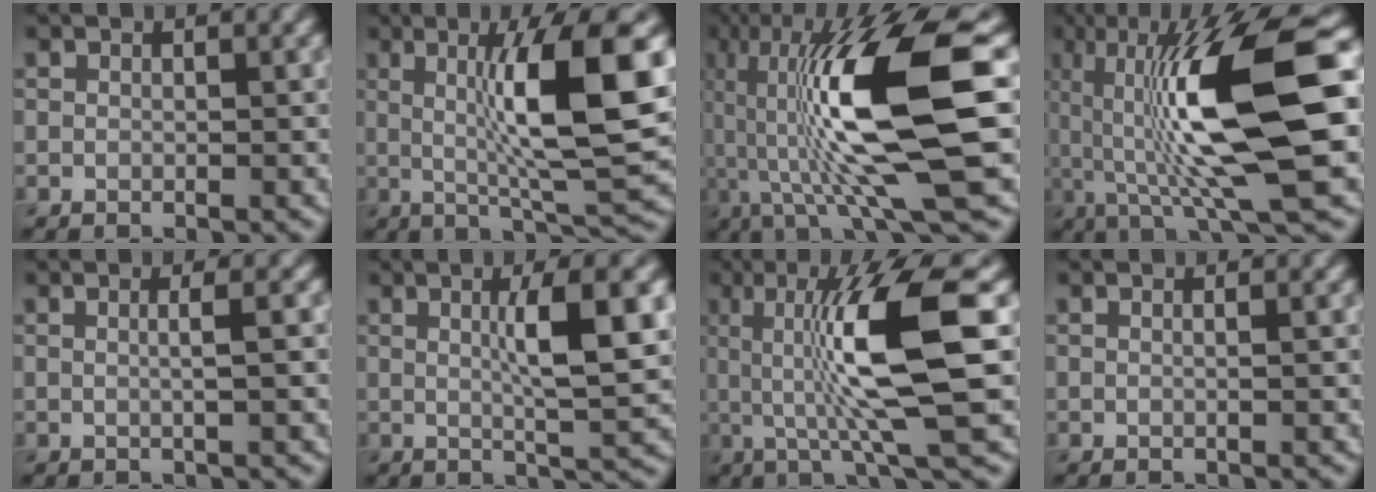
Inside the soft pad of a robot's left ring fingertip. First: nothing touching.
{"total": 10.2, "force": [1.4, 1.6, 10.0], "torque": [-0.145, -0.002, 0.030]}
{"total": 14.1, "force": [0.2, 3.2, 13.7], "torque": [-0.264, 0.011, 0.006]}
{"total": 13.5, "force": [1.0, 3.2, 13.1], "torque": [-0.226, 0.013, 0.013]}
{"total": 2.4, "force": [0.3, 0.9, 2.2], "torque": [-0.016, 0.005, -0.012]}
{"total": 6.6, "force": [1.1, 1.2, 6.4], "torque": [-0.091, 0.009, 0.018]}
{"total": 10.3, "force": [0.9, 1.8, 10.1], "torque": [-0.157, 0.000, 0.019]}
{"total": 0.8, "force": [0.1, 0.4, 0.7], "torque": [-0.008, 0.000, -0.008]}